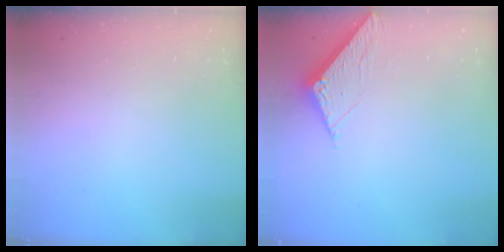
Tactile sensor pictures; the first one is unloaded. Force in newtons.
{"total": 6.1, "press": 6.1, "slide": 0.3}